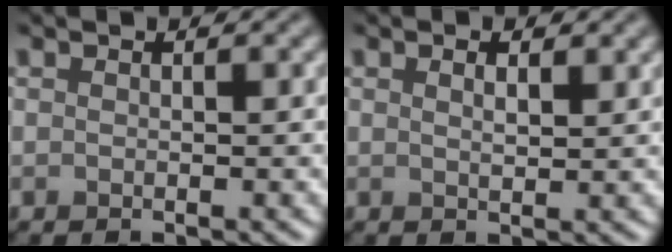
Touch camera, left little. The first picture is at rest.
{"total": 1.7, "force": [1.0, 0.6, 1.3], "torque": [-0.013, -0.004, 0.019]}